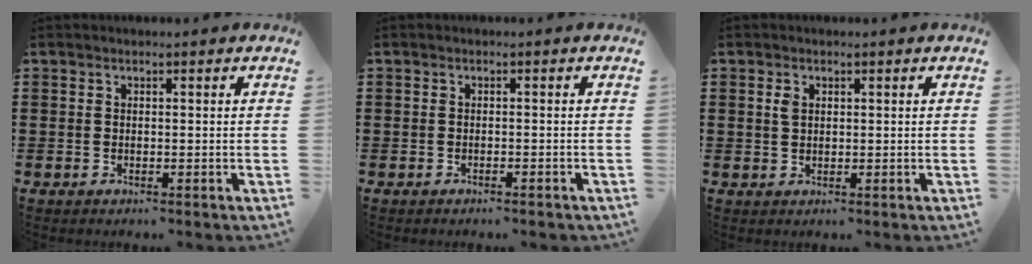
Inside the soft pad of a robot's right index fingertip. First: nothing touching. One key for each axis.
{"total": 0.7, "fx": -0.7, "fy": 0.0, "fz": 0.2, "tx": -0.005, "ty": -0.003, "tz": -0.014}
{"total": 1.6, "fx": 0.6, "fy": 1.0, "fz": 1.2, "tx": -0.027, "ty": 0.005, "tz": 0.010}